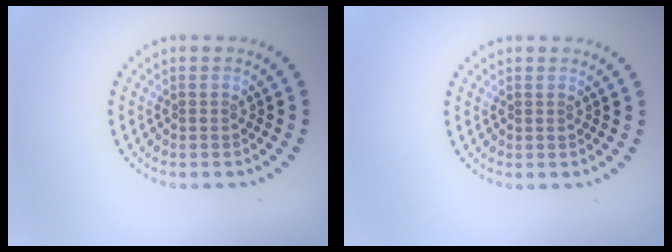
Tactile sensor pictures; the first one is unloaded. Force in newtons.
{"total": 0.0}